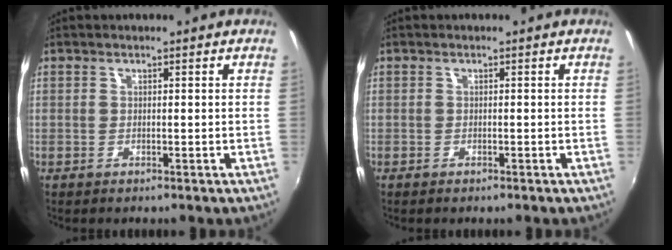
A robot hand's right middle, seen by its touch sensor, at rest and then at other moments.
{"total": 0.8, "force": [-0.7, 0.4, 0.3], "torque": [-0.009, -0.003, -0.012]}